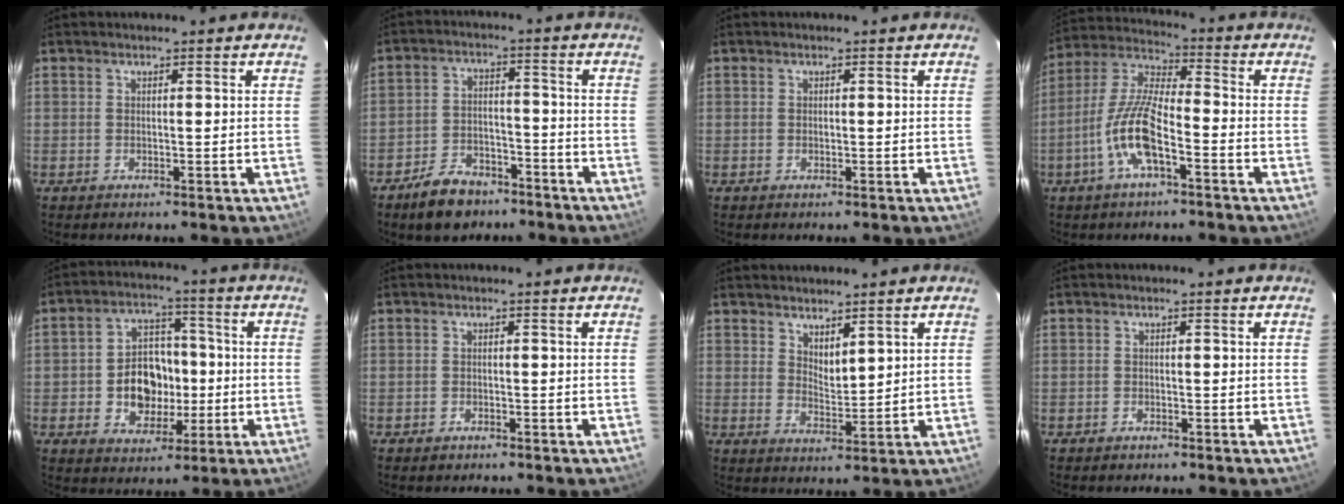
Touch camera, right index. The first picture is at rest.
{"total": 9.8, "force": [-7.2, 5.2, 4.1], "torque": [-0.095, 0.020, -0.108]}
{"total": 0.5, "force": [0.0, 0.4, 0.3], "torque": [-0.004, 0.000, 0.000]}
{"total": 11.7, "force": [-5.0, 3.1, 10.1], "torque": [-0.218, 0.002, -0.099]}
{"total": 11.0, "force": [-1.8, 8.8, 6.3], "torque": [-0.134, 0.023, -0.015]}
{"total": 1.4, "force": [-1.0, 1.0, 0.3], "torque": [-0.009, 0.003, -0.014]}
{"total": 3.9, "force": [3.0, 1.4, 2.0], "torque": [-0.028, -0.004, 0.054]}
{"total": 1.1, "force": [-0.9, 0.6, 0.1], "torque": [-0.008, 0.004, -0.015]}